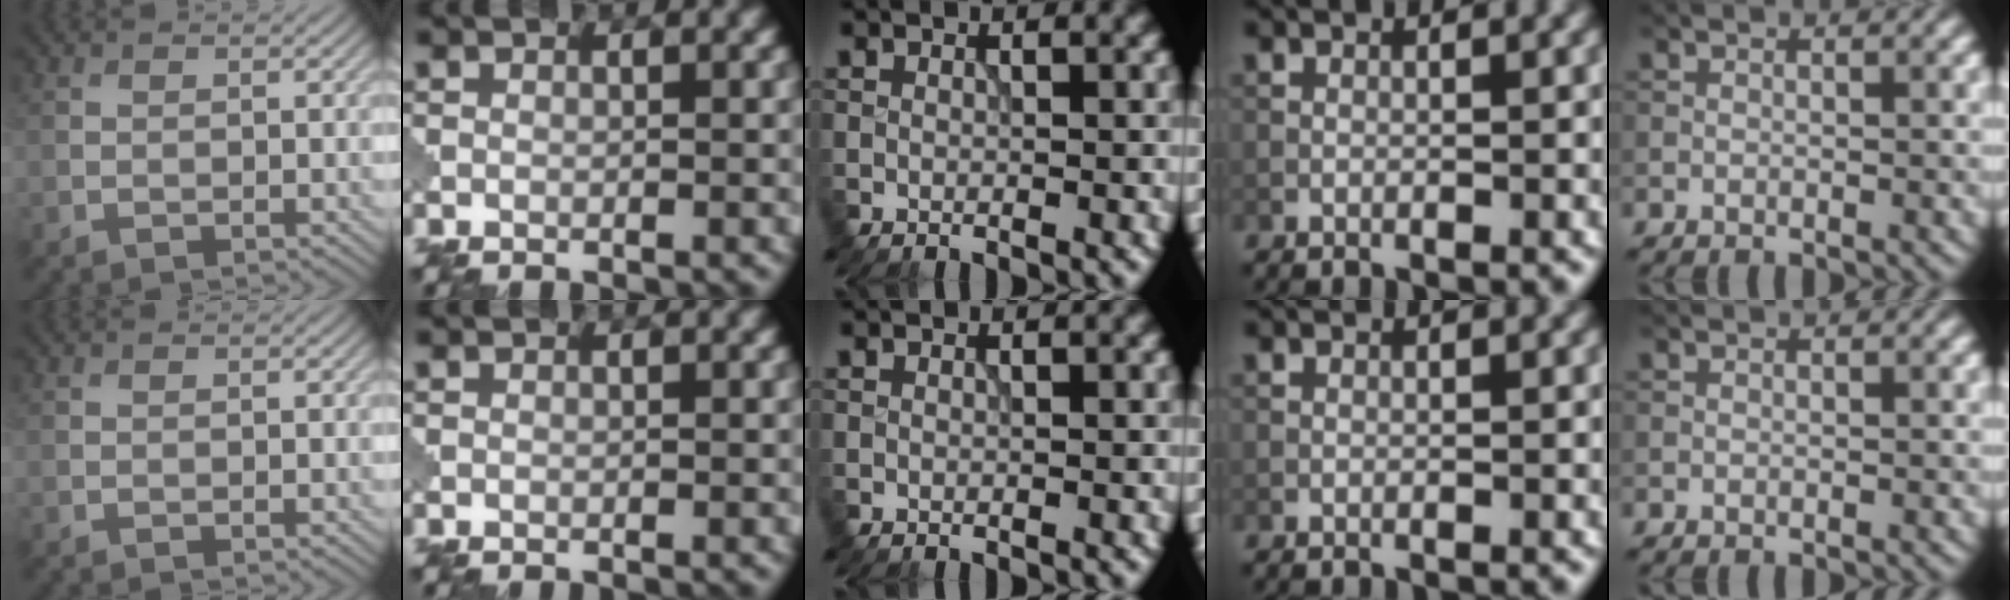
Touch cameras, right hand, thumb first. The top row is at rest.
{}